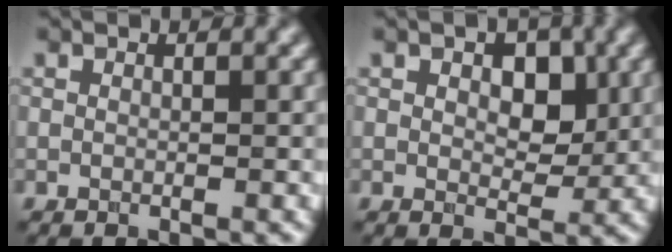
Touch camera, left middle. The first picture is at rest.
{"total": 3.4, "force": [0.9, 2.0, 2.6], "torque": [-0.041, -0.002, 0.021]}